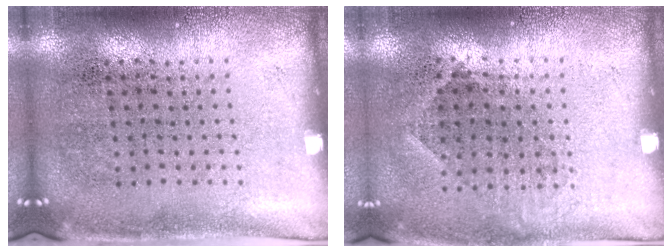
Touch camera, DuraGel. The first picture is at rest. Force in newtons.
{"total": 0.9, "press": 0.6, "slide": 0.6}